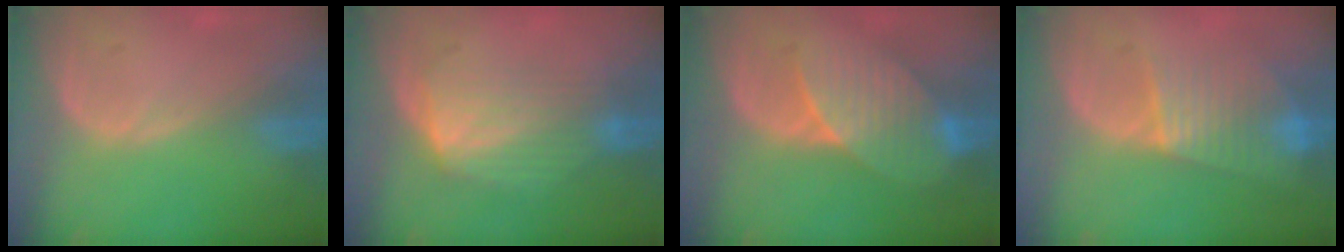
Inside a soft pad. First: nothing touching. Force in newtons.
{"total": 6.4, "press": 6.4, "slide": 1.0}
{"total": 7.5, "press": 7.3, "slide": 1.4}
{"total": 7.5, "press": 7.0, "slide": 2.5}